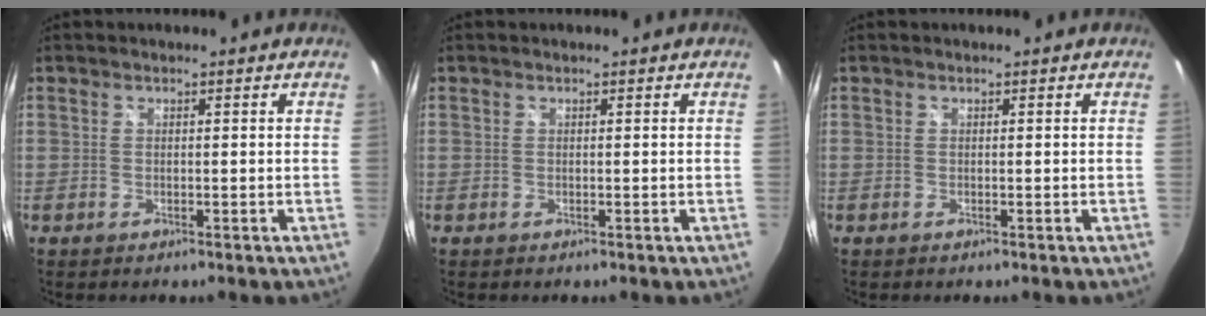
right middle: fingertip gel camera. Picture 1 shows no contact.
{"total": 0.0}
{"total": 0.0}